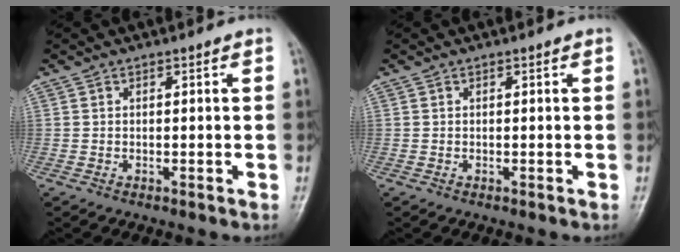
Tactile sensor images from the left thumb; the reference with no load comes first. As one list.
[{"total": 0.0}]